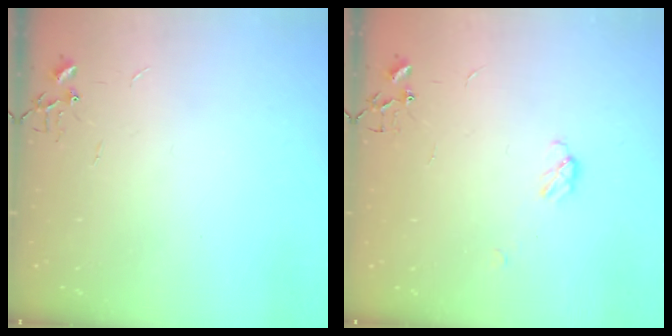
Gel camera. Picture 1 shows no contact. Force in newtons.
{"total": 3.9, "press": 3.9, "slide": 0.6}